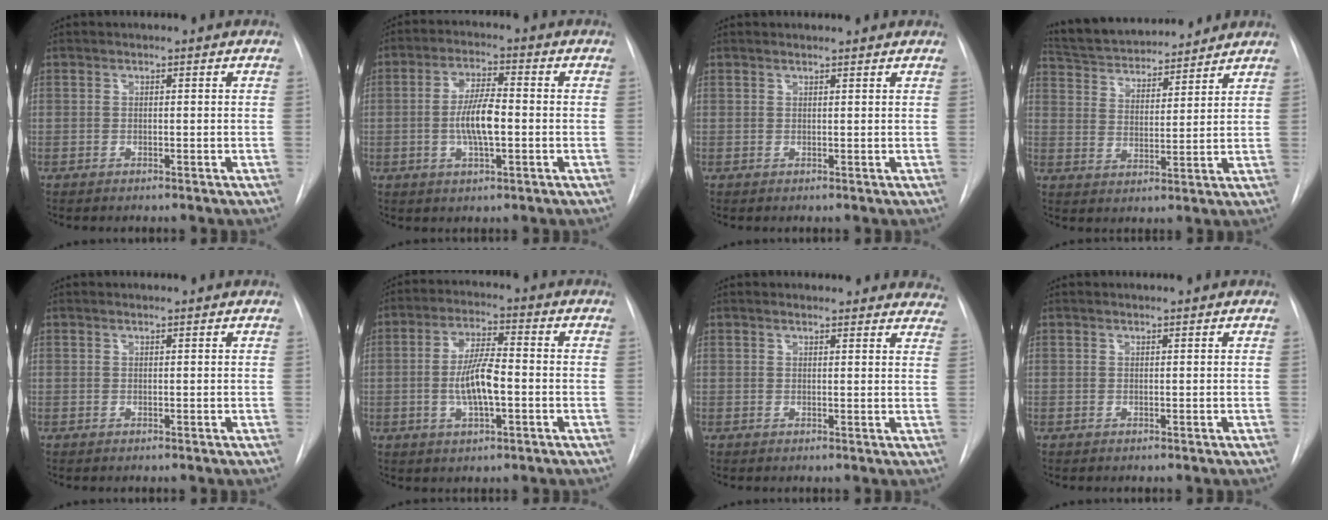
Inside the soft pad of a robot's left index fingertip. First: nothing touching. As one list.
[{"total": 7.1, "force": [-1.0, 1.7, 6.8], "torque": [-0.135, 0.003, -0.020]}, {"total": 1.9, "force": [1.9, 0.1, 0.5], "torque": [-0.012, 0.014, 0.025]}, {"total": 16.3, "force": [15.0, 3.4, 5.4], "torque": [-0.093, 0.023, 0.242]}, {"total": 1.0, "force": [1.0, 0.0, 0.2], "torque": [-0.010, 0.011, 0.018]}, {"total": 7.7, "force": [-1.2, 1.9, 7.4], "torque": [-0.146, 0.004, -0.025]}, {"total": 15.3, "force": [14.5, 3.6, 3.3], "torque": [-0.014, -0.020, 0.144]}, {"total": 0.8, "force": [0.8, 0.0, 0.2], "torque": [-0.007, 0.009, 0.017]}]